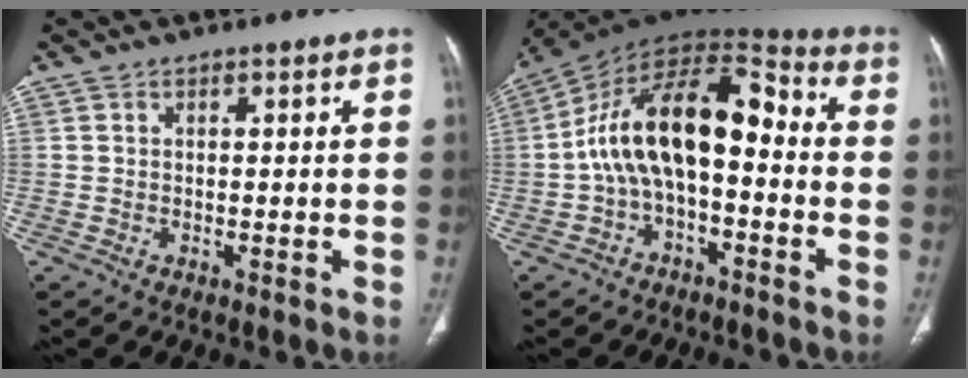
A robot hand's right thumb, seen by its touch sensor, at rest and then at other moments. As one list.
[{"total": 16.6, "force": [-1.6, 8.7, 14.0], "torque": [-0.226, 0.065, -0.038]}]